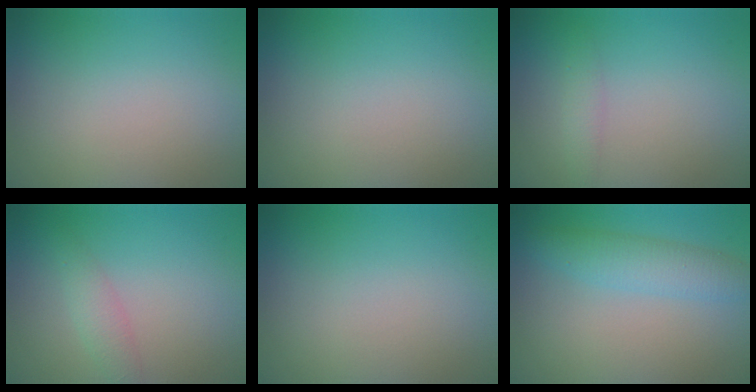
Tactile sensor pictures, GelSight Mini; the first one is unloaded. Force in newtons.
{"total": 0.0}
{"total": 1.3, "press": 1.3, "slide": 0.0}
{"total": 1.7, "press": 1.7, "slide": 0.1}
{"total": 0.0}
{"total": 3.3, "press": 3.3, "slide": 0.0}